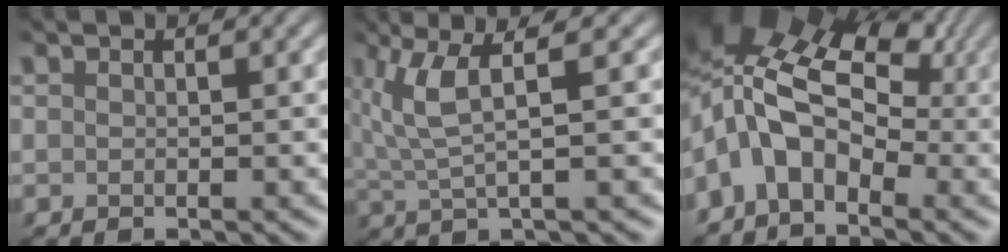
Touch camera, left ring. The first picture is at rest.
{"total": 4.2, "force": [1.6, 0.6, 3.8], "torque": [-0.088, 0.006, 0.034]}
{"total": 11.0, "force": [0.7, 7.2, 8.3], "torque": [-0.153, 0.010, 0.002]}